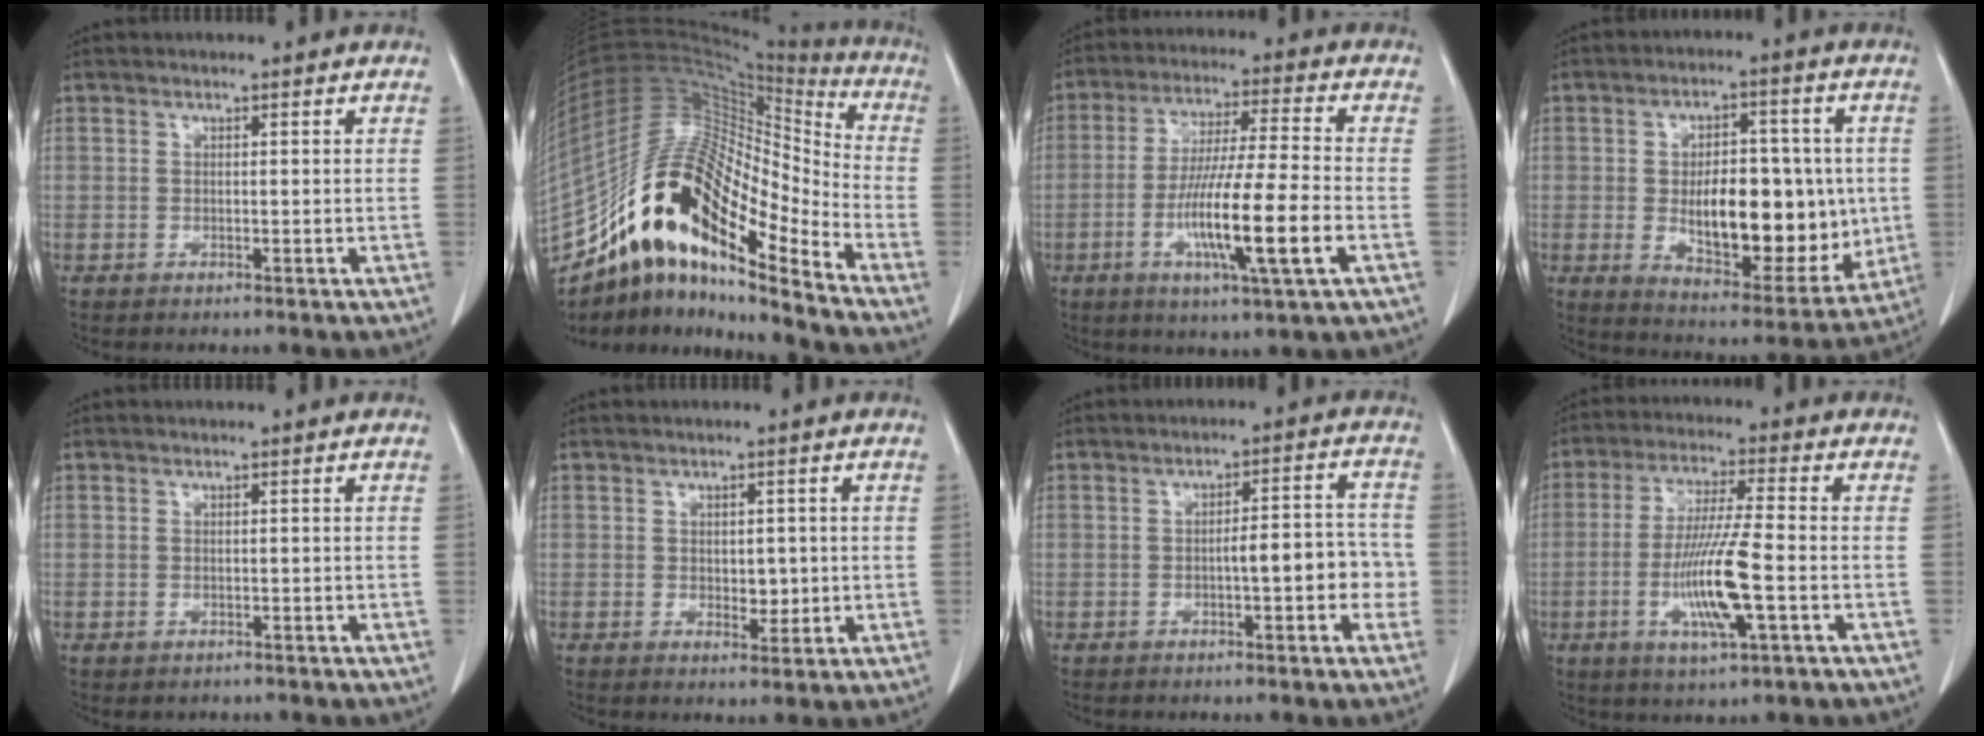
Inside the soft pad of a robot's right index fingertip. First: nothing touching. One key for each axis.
{"total": 23.8, "fx": -15.6, "fy": 5.7, "fz": 17.1, "tx": -0.341, "ty": 0.021, "tz": -0.278}
{"total": 14.0, "fx": -4.1, "fy": 0.0, "fz": 13.4, "tx": -0.250, "ty": -0.015, "tz": -0.074}
{"total": 17.8, "fx": -0.9, "fy": 8.2, "fz": 15.8, "tx": -0.232, "ty": 0.003, "tz": 0.005}
{"total": 0.7, "fx": -0.4, "fy": 0.6, "fz": 0.0, "tx": -0.005, "ty": 0.003, "tz": -0.002}
{"total": 2.9, "fx": 0.1, "fy": 1.8, "fz": 2.3, "tx": -0.027, "ty": -0.001, "tz": 0.012}
{"total": 6.7, "fx": -1.5, "fy": 1.8, "fz": 6.3, "tx": -0.082, "ty": 0.027, "tz": -0.019}
{"total": 11.3, "fx": -2.8, "fy": 0.5, "fz": 11.0, "tx": -0.213, "ty": -0.013, "tz": -0.053}